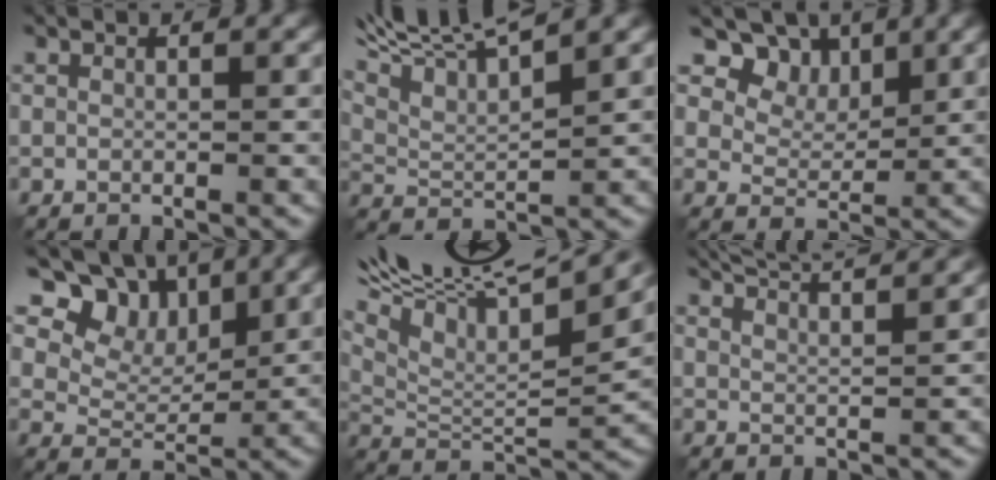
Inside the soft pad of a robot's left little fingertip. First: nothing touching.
{"total": 7.8, "force": [5.1, 2.0, 5.5], "torque": [-0.115, 0.015, 0.091]}
{"total": 6.7, "force": [3.8, 4.5, 3.3], "torque": [-0.061, -0.015, 0.074]}
{"total": 7.5, "force": [4.1, 5.1, 3.7], "torque": [-0.068, -0.004, 0.073]}
{"total": 16.7, "force": [10.3, 5.7, 11.9], "torque": [-0.232, 0.058, 0.154]}
{"total": 9.7, "force": [7.6, 2.6, 5.4], "torque": [-0.070, 0.026, 0.075]}